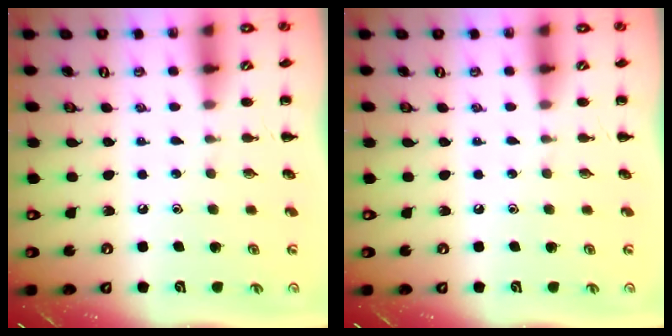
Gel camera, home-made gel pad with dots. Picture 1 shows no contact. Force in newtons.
{"total": 0.0}